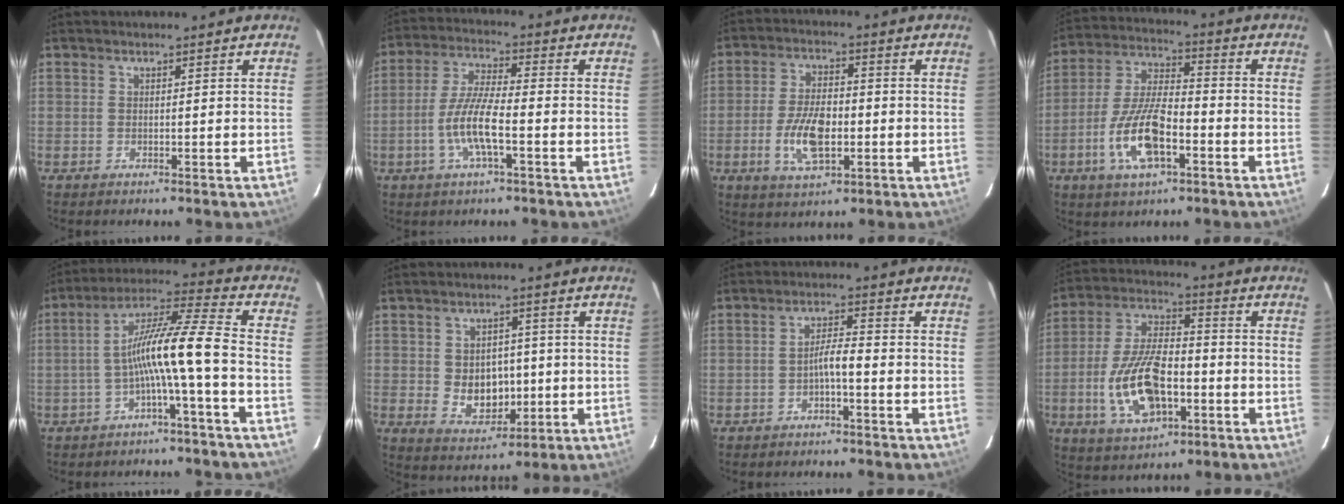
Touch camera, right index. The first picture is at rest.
{"total": 9.2, "force": [-3.1, 1.7, 8.5], "torque": [-0.175, 0.002, -0.062]}
{"total": 10.2, "force": [-2.6, 4.9, 8.6], "torque": [-0.172, -0.002, -0.044]}
{"total": 13.3, "force": [-5.3, 4.9, 11.2], "torque": [-0.237, -0.002, -0.098]}
{"total": 10.5, "force": [-3.4, -0.5, 9.9], "torque": [-0.196, 0.017, -0.063]}
{"total": 8.0, "force": [-0.6, 6.2, 5.0], "torque": [-0.096, 0.003, 0.010]}
{"total": 3.0, "force": [-1.7, 0.3, 2.5], "torque": [-0.051, 0.010, -0.030]}
{"total": 16.1, "force": [-4.6, 8.1, 13.2], "torque": [-0.272, 0.004, -0.074]}